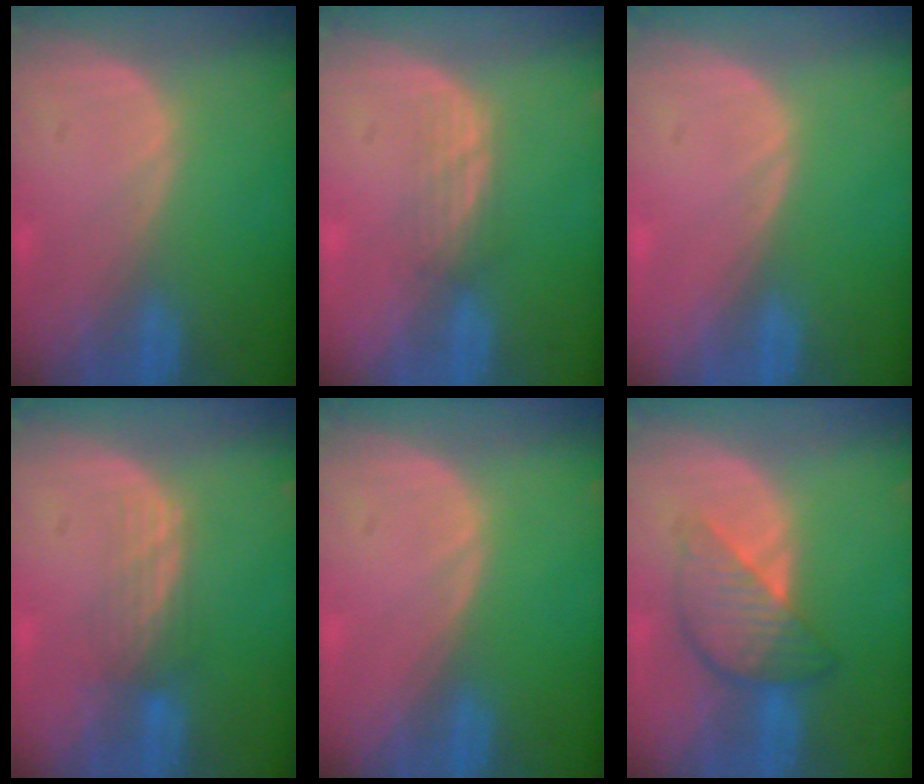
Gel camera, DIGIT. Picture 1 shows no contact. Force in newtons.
{"total": 2.4, "press": 2.4, "slide": 0.5}
{"total": 0.0}
{"total": 3.4, "press": 2.9, "slide": 1.9}
{"total": 0.0}
{"total": 6.2, "press": 6.2, "slide": 0.3}